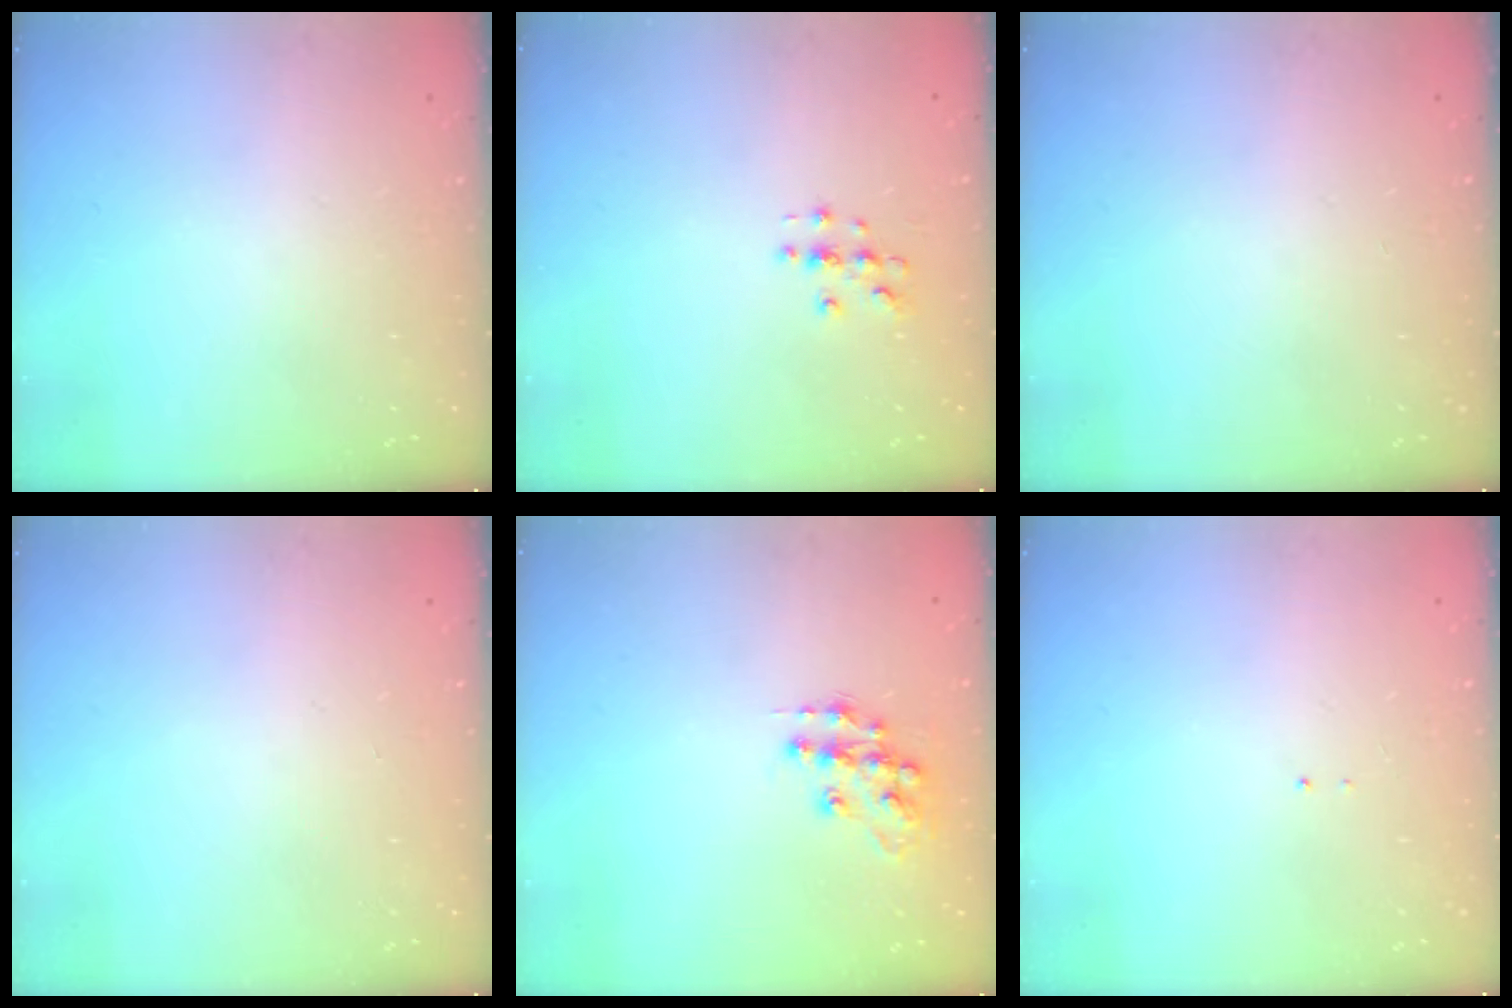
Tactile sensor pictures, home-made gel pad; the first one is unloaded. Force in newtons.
{"total": 2.9, "press": 2.9, "slide": 0.3}
{"total": 0.0}
{"total": 0.0}
{"total": 11.5, "press": 11.5, "slide": 0.7}
{"total": 0.7, "press": 0.7, "slide": 0.1}